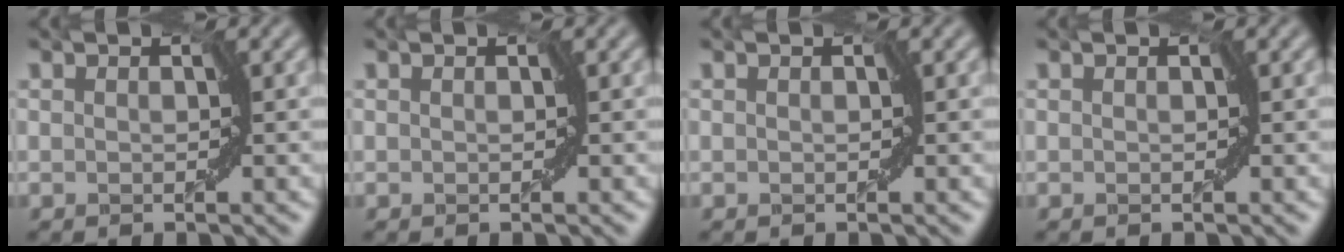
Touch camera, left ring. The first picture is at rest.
{"total": 0.0}
{"total": 0.0}
{"total": 0.0}